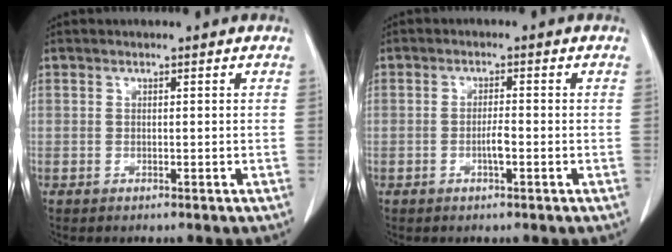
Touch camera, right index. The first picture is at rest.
{"total": 2.1, "force": [-0.7, 0.3, 1.9], "torque": [-0.035, 0.001, -0.010]}